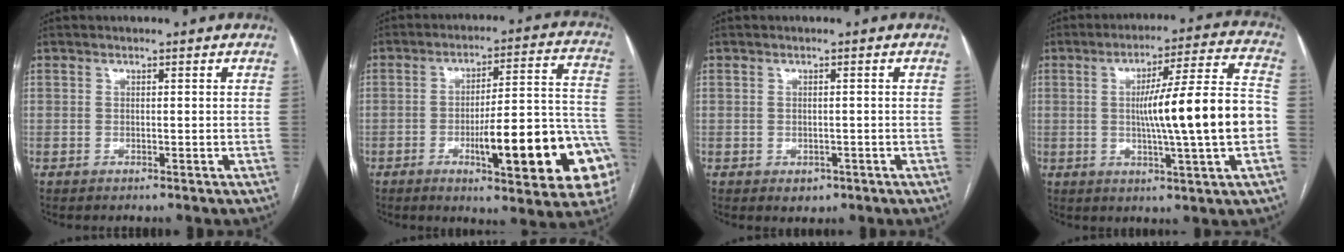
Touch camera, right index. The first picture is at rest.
{"total": 19.8, "force": [-6.5, 3.3, 18.4], "torque": [-0.180, 0.019, -0.080]}
{"total": 2.0, "force": [-0.8, 1.6, 0.9], "torque": [-0.008, 0.001, -0.002]}
{"total": 16.2, "force": [-1.2, 0.0, 16.2], "torque": [-0.249, 0.012, -0.021]}